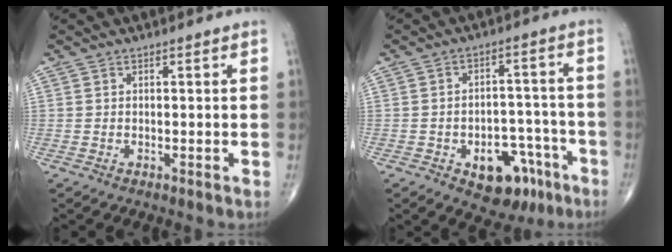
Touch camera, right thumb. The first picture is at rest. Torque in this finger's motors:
{"motor_torque": [1.09, 0.48, 0.44, -0.62, 0.01]}